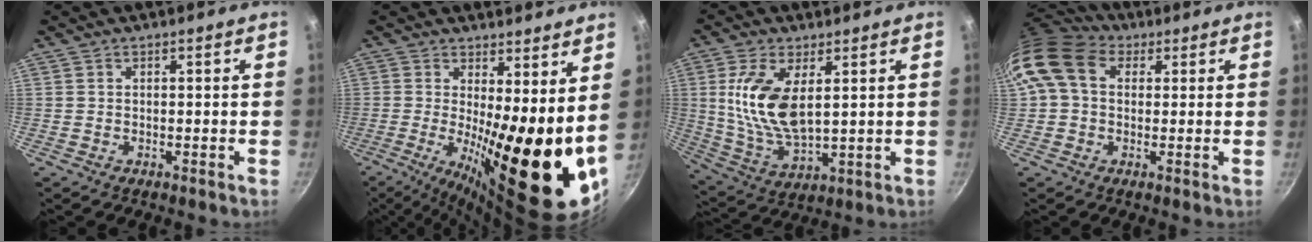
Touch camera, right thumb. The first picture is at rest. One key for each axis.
{"total": 19.3, "fx": 0.3, "fy": 5.9, "fz": 18.3, "tx": -0.252, "ty": -0.035, "tz": 0.011}
{"total": 13.4, "fx": 3.1, "fy": 6.5, "fz": 11.4, "tx": -0.222, "ty": -0.022, "tz": 0.067}
{"total": 12.8, "fx": 3.4, "fy": 9.5, "fz": 7.8, "tx": -0.141, "ty": 0.022, "tz": 0.044}